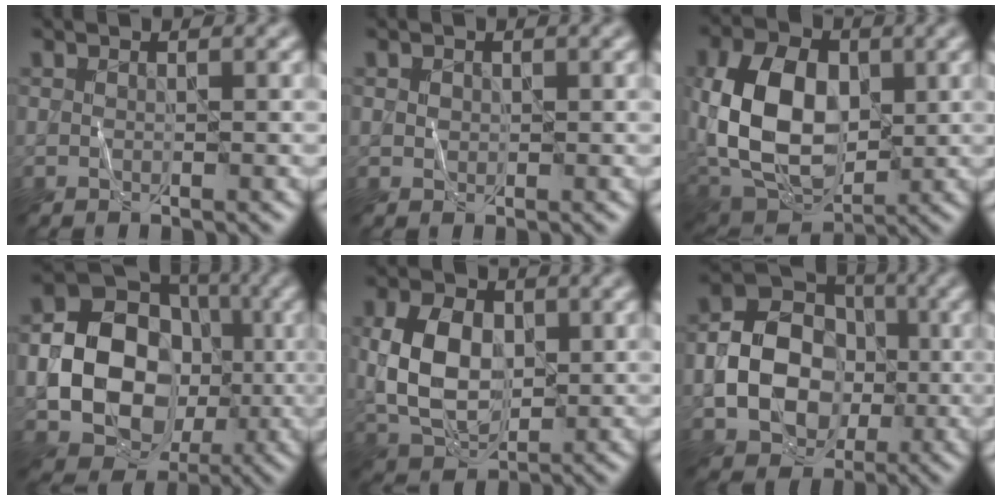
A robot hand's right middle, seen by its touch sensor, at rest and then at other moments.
{"total": 0.8, "force": [0.2, 0.7, 0.2], "torque": [-0.003, -0.001, 0.004]}
{"total": 12.0, "force": [0.7, 8.1, 8.8], "torque": [-0.199, 0.006, 0.009]}
{"total": 14.2, "force": [-1.6, 11.6, 7.9], "torque": [-0.123, -0.006, -0.044]}
{"total": 7.3, "force": [0.4, 4.9, 5.3], "torque": [-0.116, 0.003, 0.008]}
{"total": 8.9, "force": [-1.5, 6.9, 5.4], "torque": [-0.098, -0.005, -0.034]}